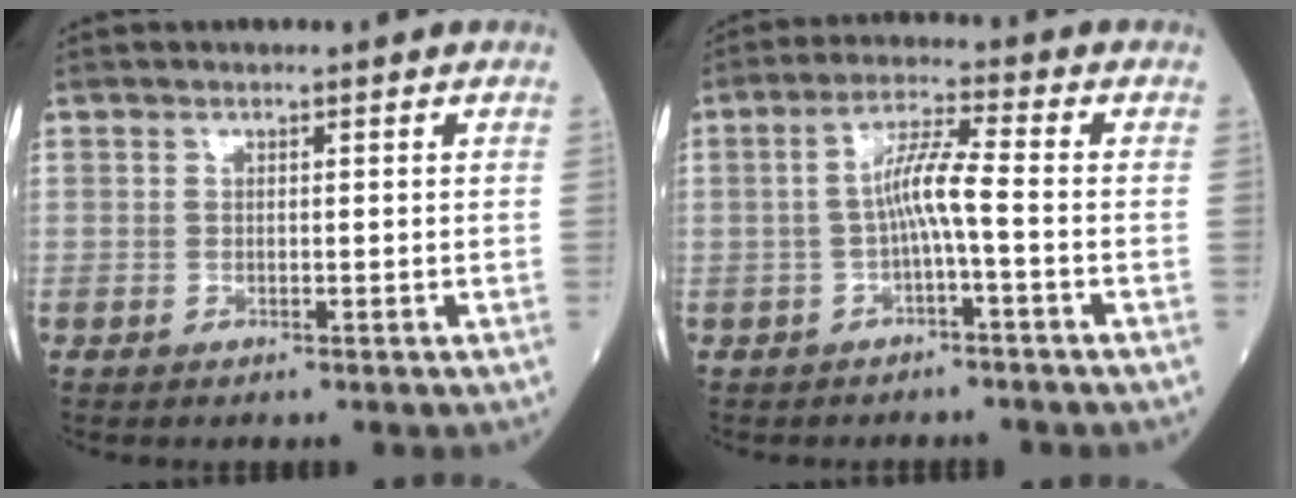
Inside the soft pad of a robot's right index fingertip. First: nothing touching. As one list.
[{"total": 5.4, "force": [-1.0, -0.1, 5.3], "torque": [-0.101, 0.017, -0.018]}]